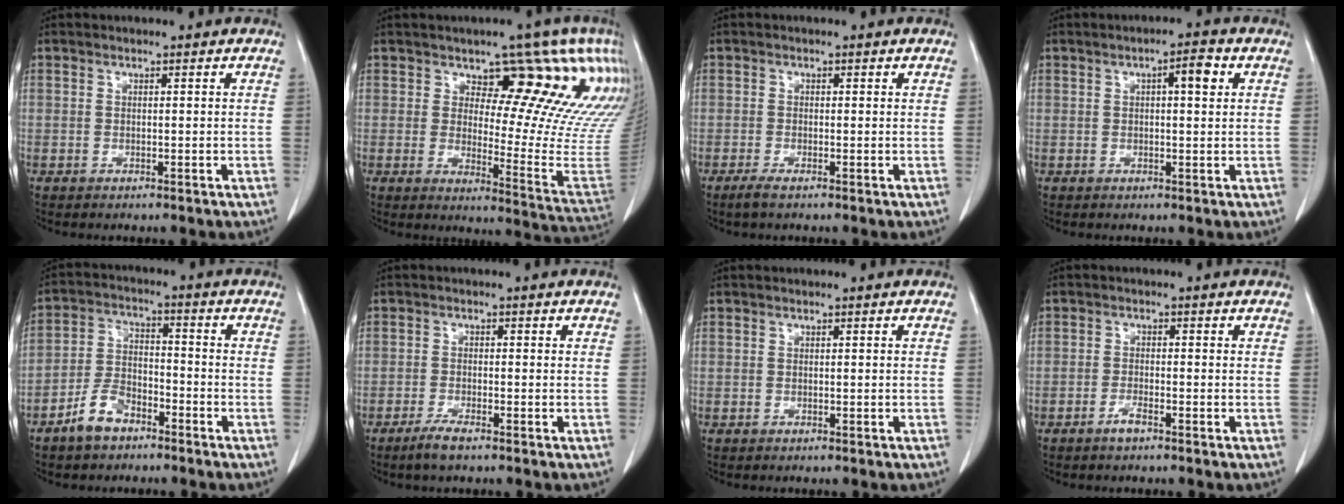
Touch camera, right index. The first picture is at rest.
{"total": 20.2, "force": [11.4, 5.3, 15.8], "torque": [-0.186, -0.008, 0.144]}
{"total": 1.4, "force": [-0.8, 0.3, 1.1], "torque": [-0.024, -0.003, -0.017]}
{"total": 3.7, "force": [1.2, 0.8, 3.4], "torque": [-0.053, 0.006, 0.016]}
{"total": 6.7, "force": [-4.5, 3.6, 3.3], "torque": [-0.076, 0.012, -0.085]}
{"total": 2.8, "force": [-2.0, 0.4, 1.9], "torque": [-0.040, -0.003, -0.041]}
{"total": 0.0}
{"total": 1.8, "force": [-1.4, 0.3, 1.1], "torque": [-0.023, -0.001, -0.026]}